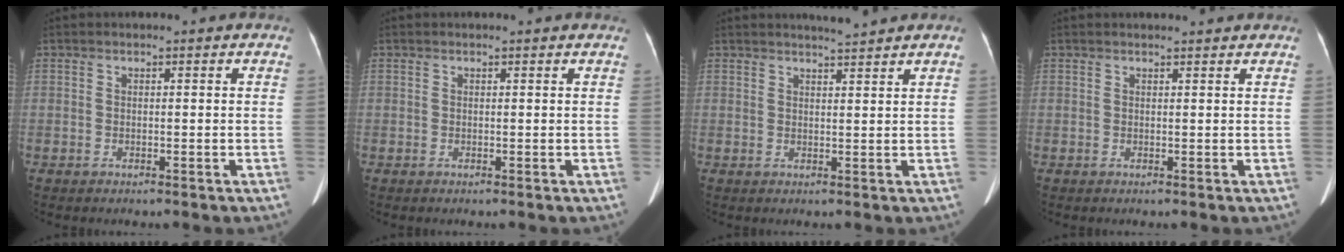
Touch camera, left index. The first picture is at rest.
{"total": 1.4, "force": [1.3, 0.2, 0.2], "torque": [-0.009, 0.004, 0.006]}
{"total": 2.9, "force": [2.7, -0.6, 0.8], "torque": [-0.012, -0.003, 0.044]}
{"total": 3.1, "force": [3.0, 0.2, 0.7], "torque": [-0.010, 0.016, 0.036]}